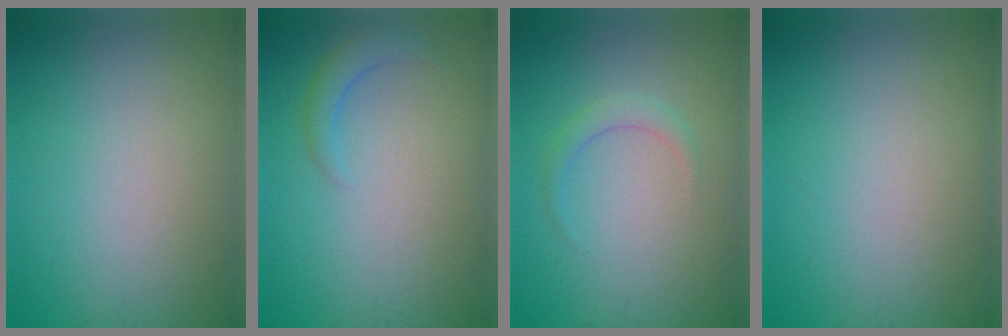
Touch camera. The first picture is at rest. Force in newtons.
{"total": 1.8, "press": 1.8, "slide": 0.2}
{"total": 1.5, "press": 1.5, "slide": 0.1}
{"total": 0.0}